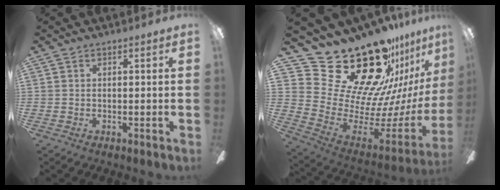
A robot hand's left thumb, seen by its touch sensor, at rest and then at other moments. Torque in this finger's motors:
{"motor_torque": [1.79, 1.95, 1.05, -1.72, 0.07]}